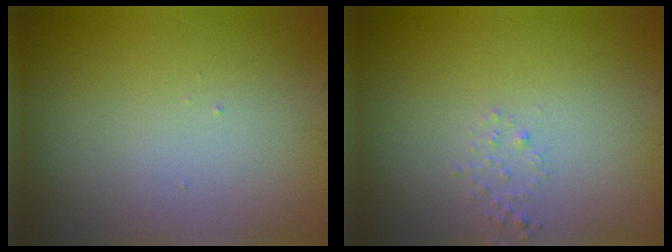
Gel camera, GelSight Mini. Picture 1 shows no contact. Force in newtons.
{"total": 0.8, "press": 0.8, "slide": 0.1}